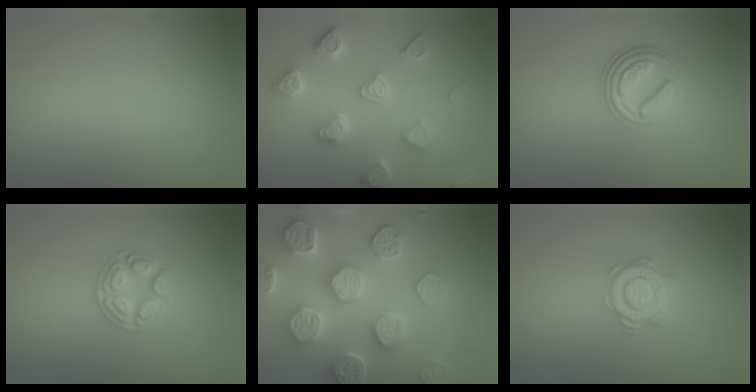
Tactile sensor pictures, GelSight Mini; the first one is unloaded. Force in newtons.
{"total": 4.4, "press": 4.3, "slide": 0.7}
{"total": 4.9, "press": 3.5, "slide": 3.4}
{"total": 2.5, "press": 2.5, "slide": 0.4}
{"total": 7.9, "press": 7.7, "slide": 1.7}
{"total": 4.7, "press": 3.4, "slide": 3.2}